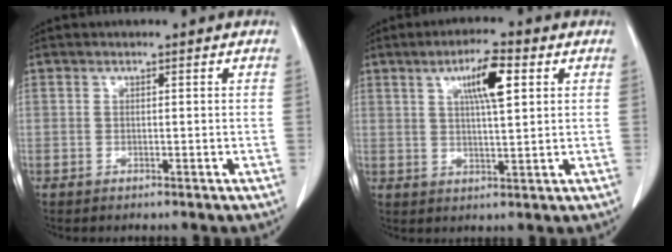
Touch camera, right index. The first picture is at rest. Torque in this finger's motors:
{"motor_torque": [0.54, 0.14, 0.17, 0.07]}